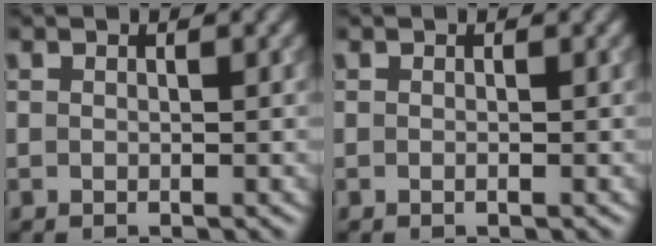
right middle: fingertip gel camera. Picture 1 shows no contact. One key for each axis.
{"total": 0.0}